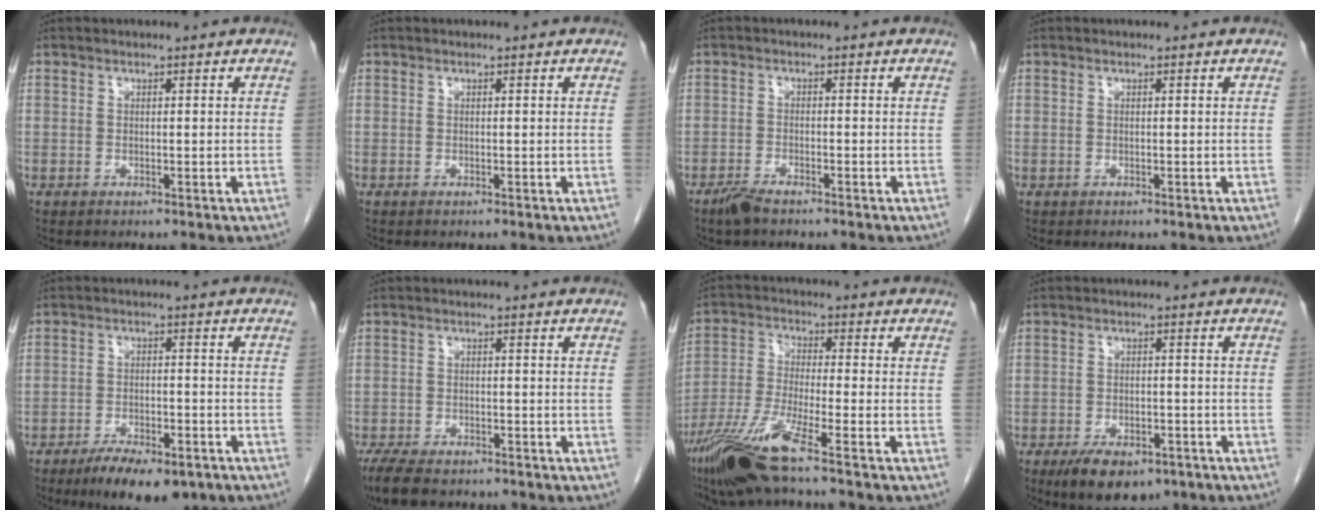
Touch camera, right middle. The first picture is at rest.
{"total": 0.0}
{"total": 2.8, "force": [-2.2, 0.6, 1.6], "torque": [-0.037, -0.004, -0.042]}
{"total": 0.0}
{"total": 9.4, "force": [-6.7, 3.1, 5.8], "torque": [-0.089, -0.010, -0.101]}
{"total": 7.9, "force": [-6.3, 2.9, 3.8], "torque": [-0.066, -0.013, -0.097]}
{"total": 9.9, "force": [-6.9, -0.7, 7.1], "torque": [-0.150, -0.032, -0.133]}
{"total": 8.5, "force": [-5.8, 3.8, 4.8], "torque": [-0.077, -0.005, -0.087]}